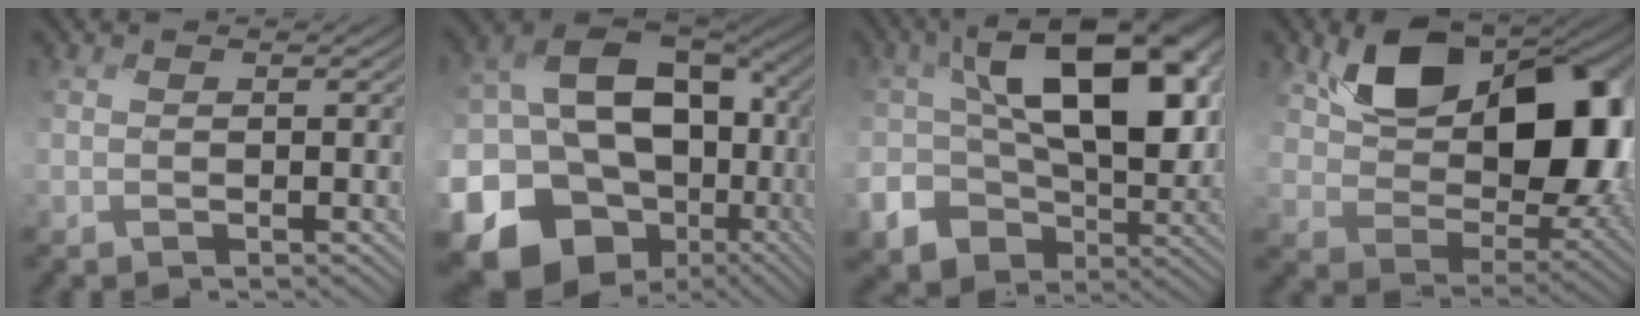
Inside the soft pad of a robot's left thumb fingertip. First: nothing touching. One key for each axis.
{"total": 20.4, "fx": -4.3, "fy": 16.0, "fz": 11.8, "tx": -0.266, "ty": -0.045, "tz": -0.056}
{"total": 16.3, "fx": 0.4, "fy": 11.1, "fz": 12.0, "tx": -0.187, "ty": -0.035, "tz": 0.024}
{"total": 14.3, "fx": 3.7, "fy": 9.4, "fz": 10.2, "tx": -0.166, "ty": -0.016, "tz": 0.074}